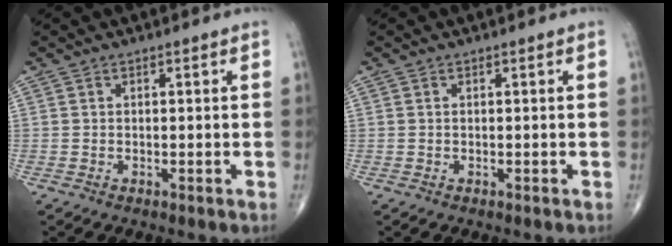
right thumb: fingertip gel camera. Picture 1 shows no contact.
{"total": 0.0}